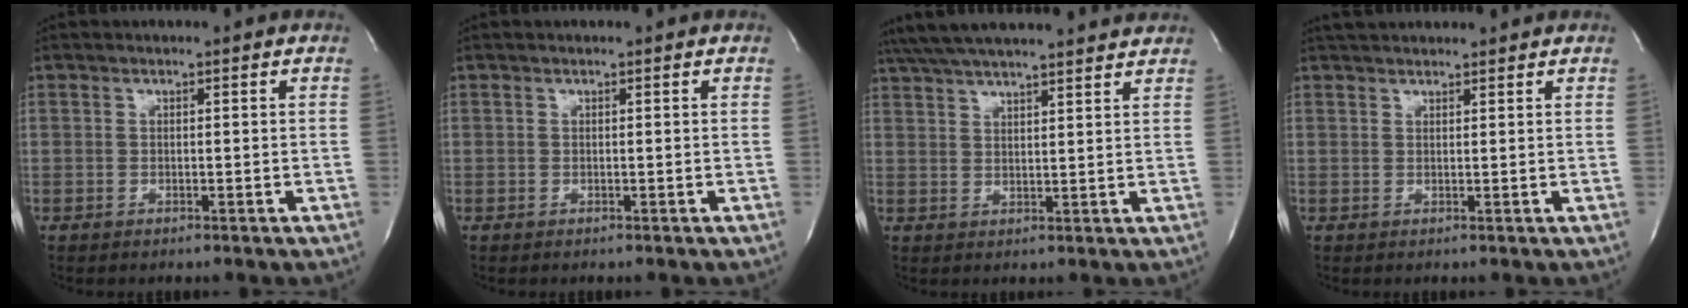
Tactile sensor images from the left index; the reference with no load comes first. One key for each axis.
{"total": 0.0}
{"total": 18.7, "fx": 16.9, "fy": 1.9, "fz": 7.9, "tx": -0.142, "ty": 0.047, "tz": 0.244}
{"total": 4.9, "fx": 4.6, "fy": 1.0, "fz": 1.5, "tx": -0.026, "ty": 0.034, "tz": 0.070}